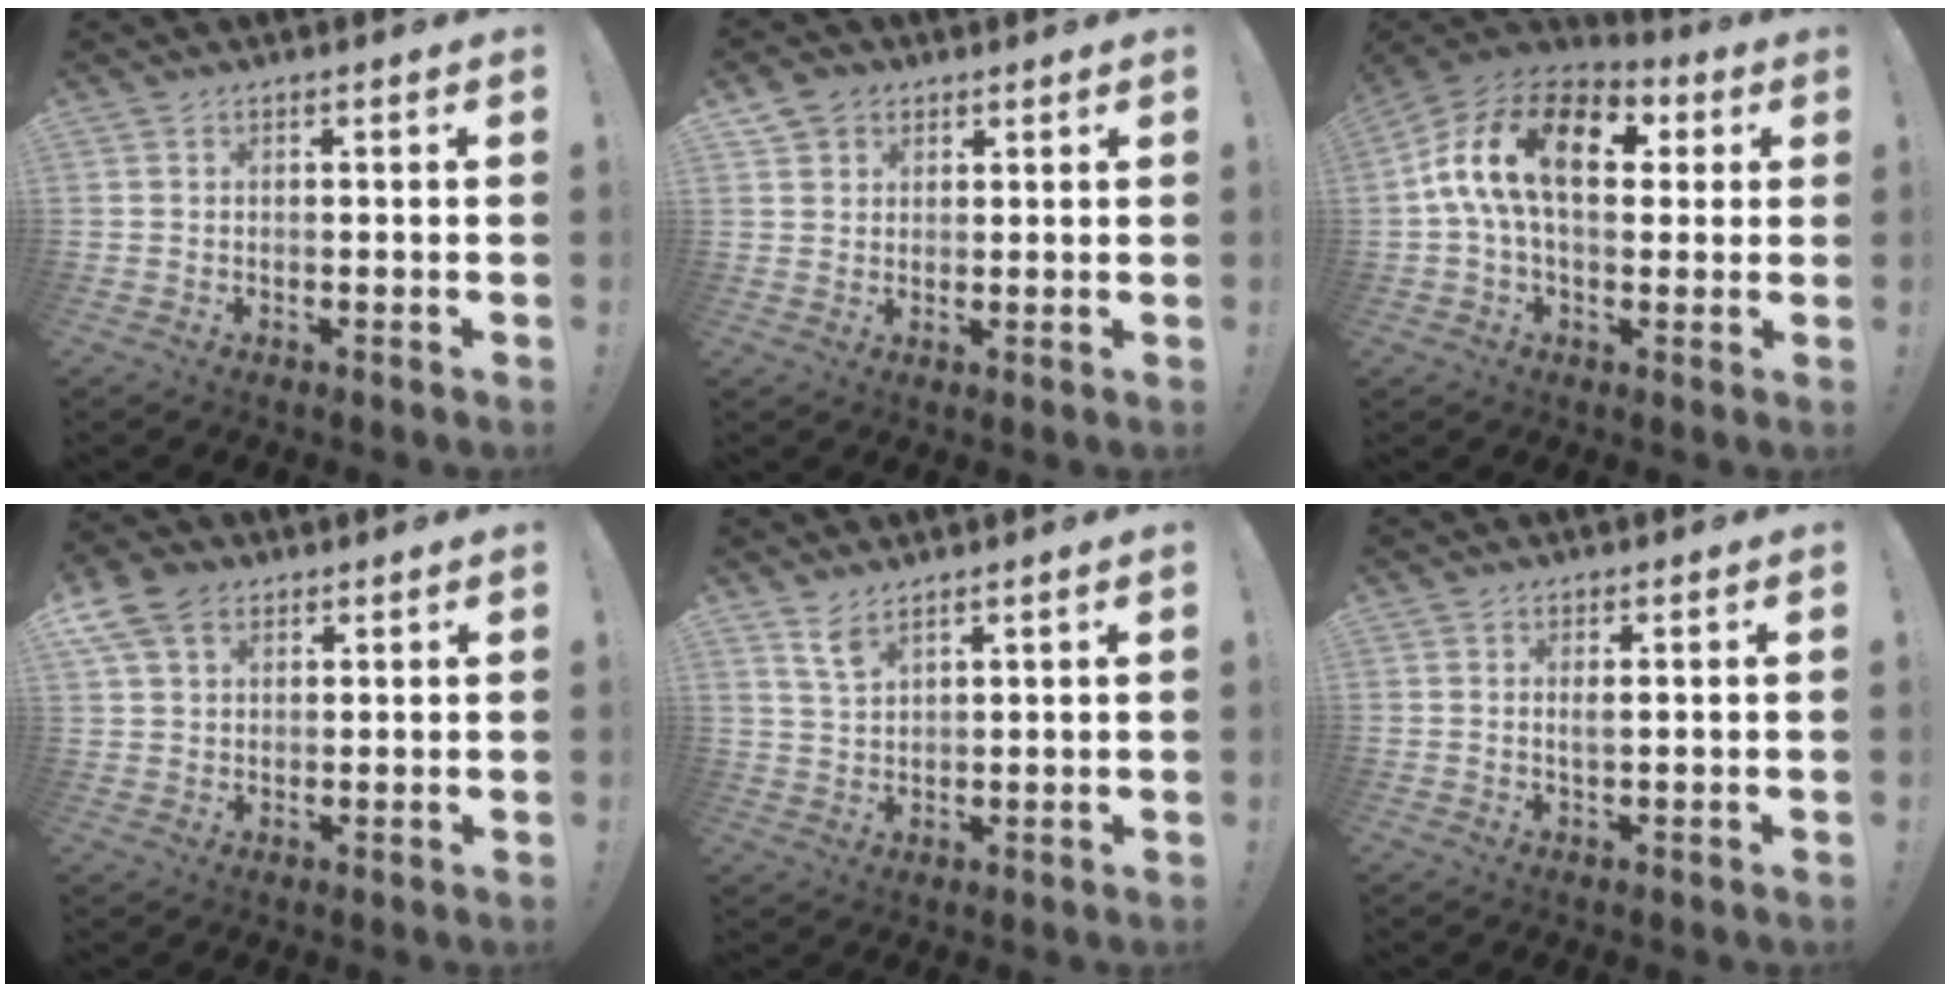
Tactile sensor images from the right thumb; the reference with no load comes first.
{"total": 4.4, "force": [2.4, 3.6, 0.8], "torque": [-0.012, -0.008, 0.046]}
{"total": 18.6, "force": [4.2, 10.6, 14.7], "torque": [-0.266, 0.005, 0.068]}
{"total": 9.4, "force": [4.6, 6.4, 5.0], "torque": [-0.088, -0.006, 0.093]}
{"total": 5.3, "force": [4.0, 2.4, 2.5], "torque": [-0.036, -0.028, 0.074]}
{"total": 1.5, "force": [0.7, 0.1, 1.4], "torque": [-0.012, -0.008, 0.008]}